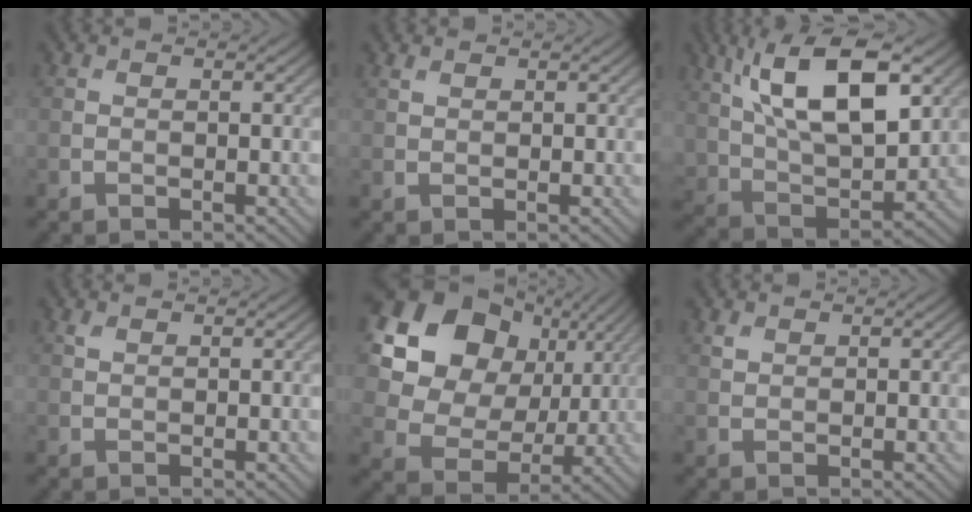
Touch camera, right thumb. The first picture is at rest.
{"total": 1.0, "force": [0.8, 0.5, 0.4], "torque": [-0.012, 0.000, 0.018]}
{"total": 14.7, "force": [6.2, 6.9, 11.4], "torque": [-0.225, 0.002, 0.114]}
{"total": 0.8, "force": [0.5, 0.4, 0.4], "torque": [-0.011, 0.000, 0.012]}
{"total": 16.0, "force": [5.9, 12.2, 8.4], "torque": [-0.202, 0.029, 0.106]}
{"total": 0.9, "force": [0.7, 0.5, 0.3], "torque": [-0.009, -0.001, 0.015]}